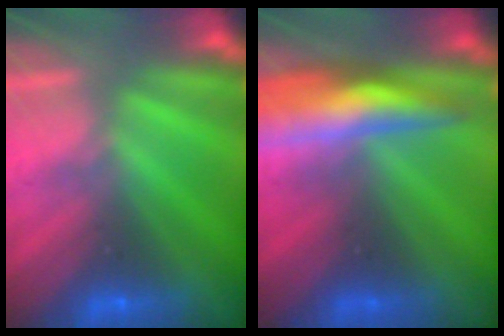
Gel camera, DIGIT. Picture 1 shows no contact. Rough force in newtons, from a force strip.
{"total": 7.3}